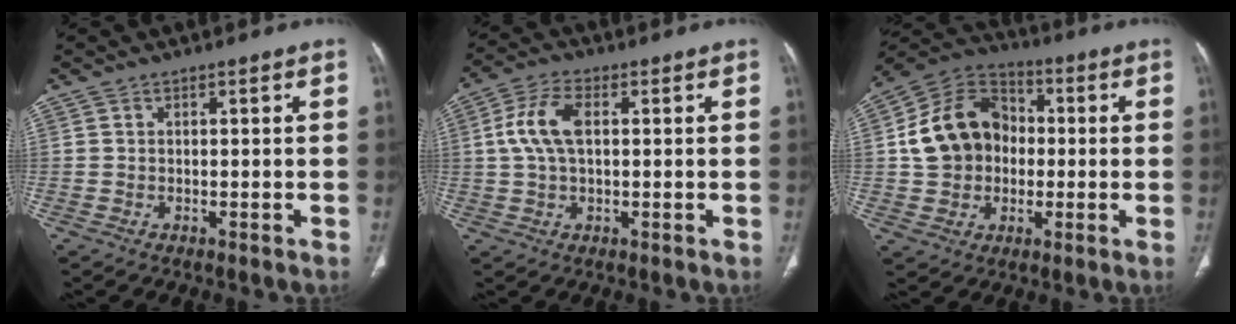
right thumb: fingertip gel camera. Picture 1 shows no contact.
{"total": 8.0, "force": [1.2, 4.3, 6.7], "torque": [-0.146, 0.018, 0.022]}
{"total": 15.3, "force": [0.2, 12.6, 8.7], "torque": [-0.130, 0.030, -0.002]}